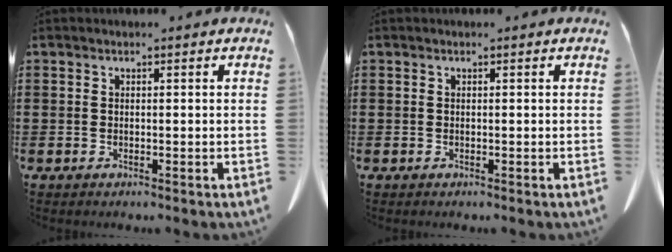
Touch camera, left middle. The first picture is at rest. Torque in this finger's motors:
{"motor_torque": [0.01, 0.05, 0.03, 0.01]}